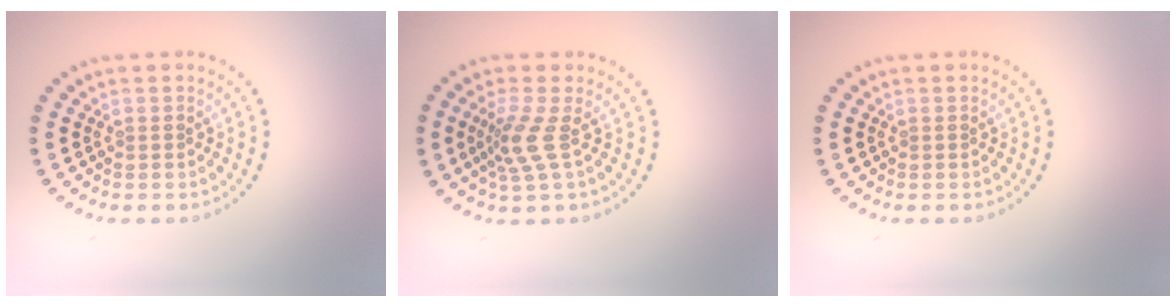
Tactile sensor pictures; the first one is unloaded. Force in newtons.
{"total": 2.7, "press": 1.9, "slide": 1.9}
{"total": 0.0}